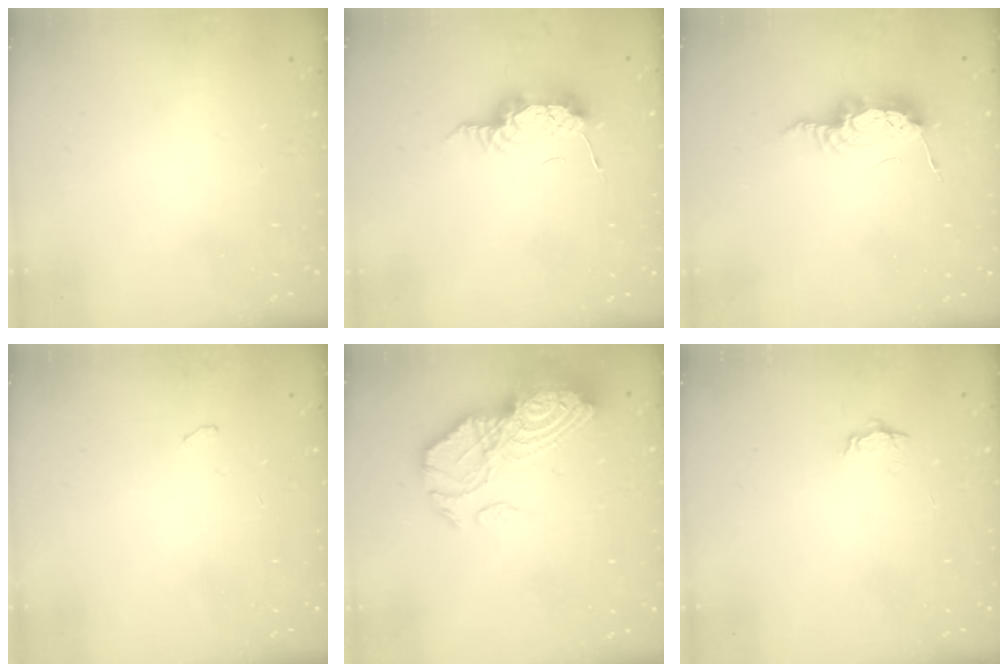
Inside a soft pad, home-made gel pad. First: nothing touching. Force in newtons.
{"total": 9.3, "press": 8.9, "slide": 2.5}
{"total": 9.9, "press": 9.9, "slide": 1.0}
{"total": 7.7, "press": 4.0, "slide": 6.6}
{"total": 16.6, "press": 16.4, "slide": 2.6}
{"total": 3.7, "press": 3.7, "slide": 0.6}